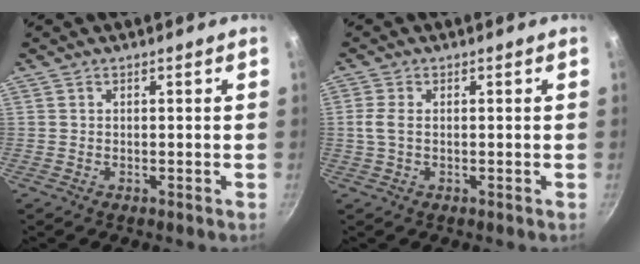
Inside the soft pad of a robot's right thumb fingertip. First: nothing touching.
{"total": 2.6, "force": [0.1, 1.4, 2.2], "torque": [-0.055, 0.003, 0.000]}